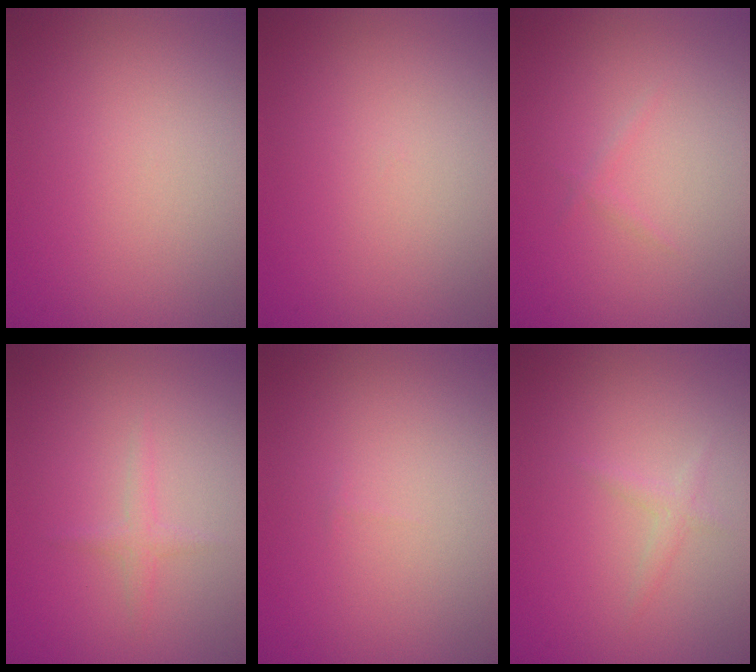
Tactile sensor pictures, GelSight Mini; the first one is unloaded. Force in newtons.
{"total": 0.0}
{"total": 0.5, "press": 0.5, "slide": 0.1}
{"total": 1.1, "press": 1.1, "slide": 0.1}
{"total": 0.0}
{"total": 1.0, "press": 1.0, "slide": 0.1}